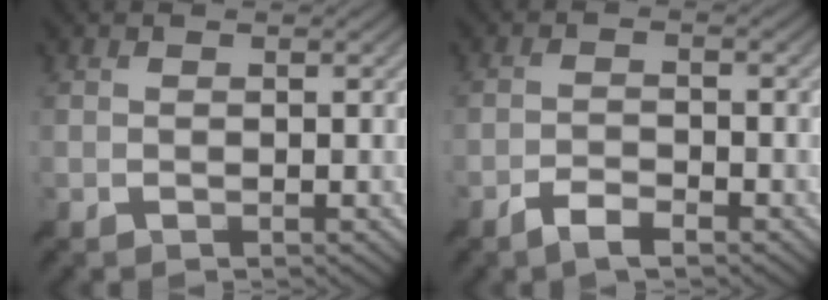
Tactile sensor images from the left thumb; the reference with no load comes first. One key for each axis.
{"total": 3.1, "fx": -2.3, "fy": 0.8, "fz": 1.9, "tx": -0.039, "ty": 0.000, "tz": -0.047}